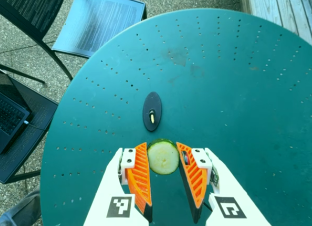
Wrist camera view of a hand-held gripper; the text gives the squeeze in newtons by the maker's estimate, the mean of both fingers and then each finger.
{"total": 10.0, "left": 9.6, "right": 10.4}